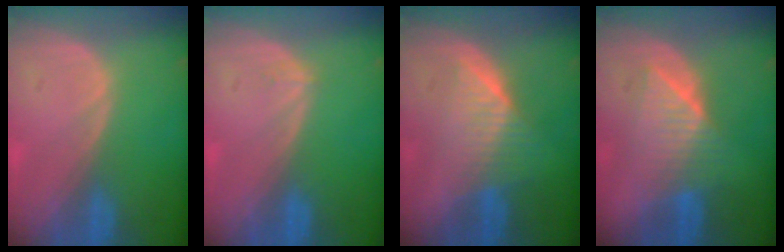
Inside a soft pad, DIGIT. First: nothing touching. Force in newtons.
{"total": 0.5, "press": 0.5, "slide": 0.2}
{"total": 6.4, "press": 5.8, "slide": 2.6}
{"total": 6.5, "press": 6.4, "slide": 0.9}